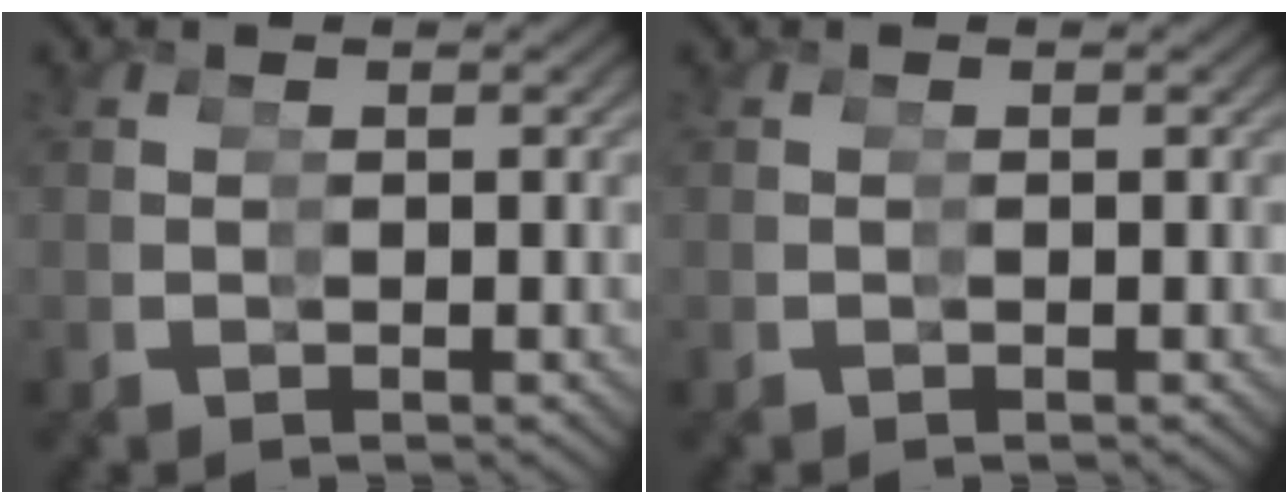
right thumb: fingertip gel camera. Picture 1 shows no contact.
{"total": 0.0}